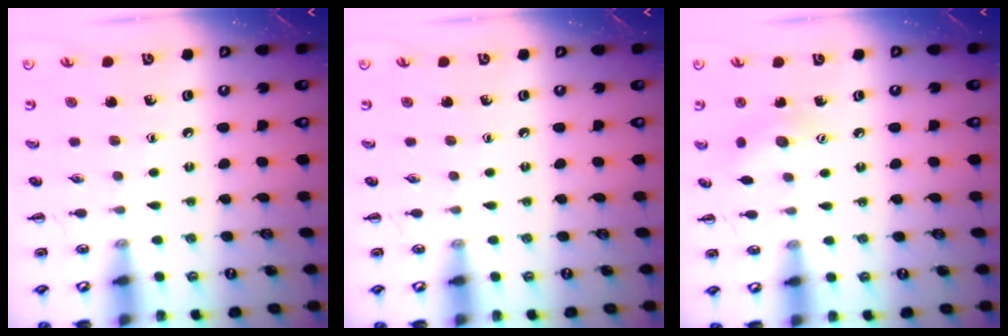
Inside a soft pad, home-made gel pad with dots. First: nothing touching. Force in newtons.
{"total": 0.0}
{"total": 6.9, "press": 6.8, "slide": 1.3}